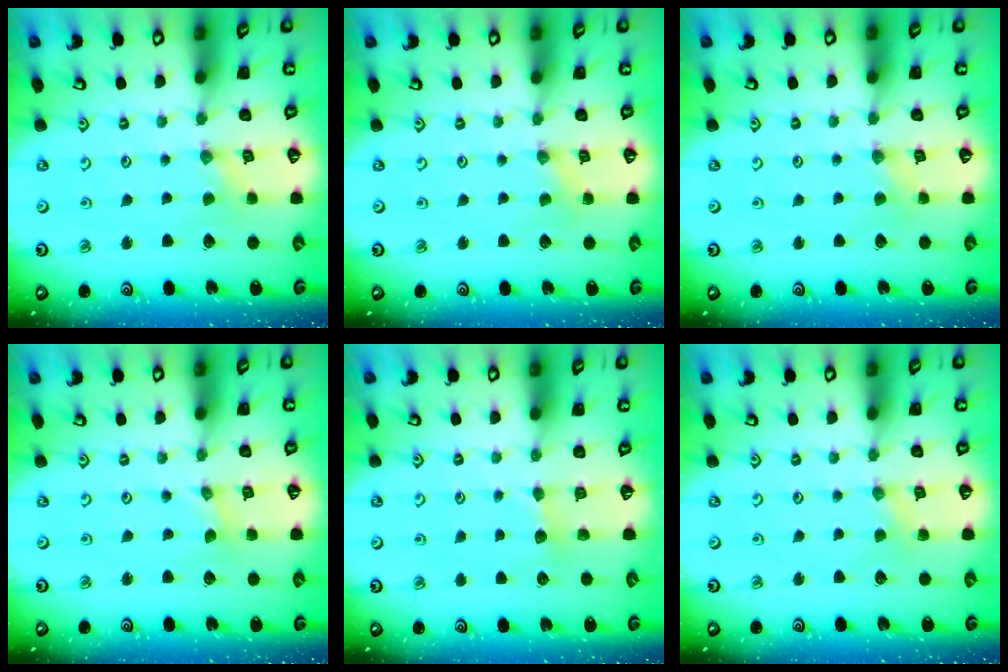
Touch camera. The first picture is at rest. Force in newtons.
{"total": 0.0}
{"total": 2.6, "press": 2.5, "slide": 0.5}
{"total": 0.0}
{"total": 4.0, "press": 3.9, "slide": 0.6}
{"total": 2.4, "press": 2.3, "slide": 0.5}